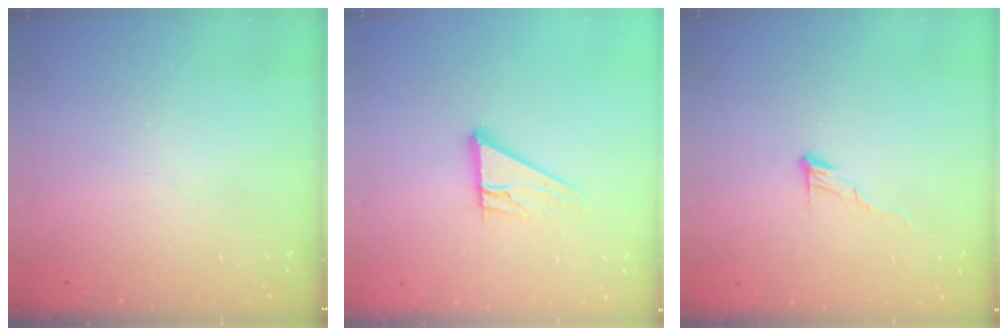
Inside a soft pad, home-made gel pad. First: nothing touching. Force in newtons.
{"total": 10.7, "press": 10.7, "slide": 0.7}
{"total": 6.6, "press": 6.6, "slide": 0.5}